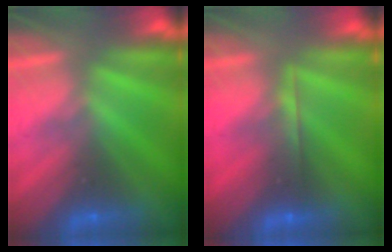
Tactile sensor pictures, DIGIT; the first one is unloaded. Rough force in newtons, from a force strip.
{"total": 1.8}